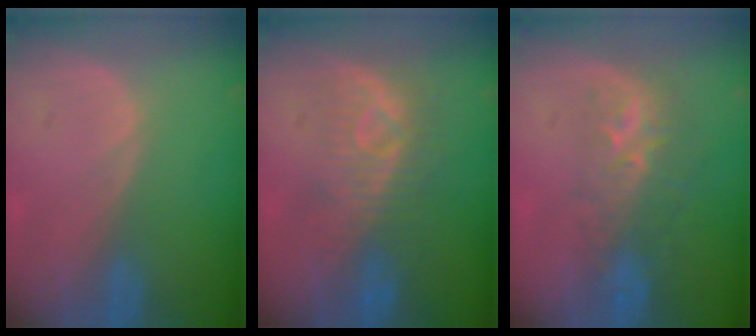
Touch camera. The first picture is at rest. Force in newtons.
{"total": 8.2, "press": 7.8, "slide": 2.5}
{"total": 8.7, "press": 7.2, "slide": 5.0}